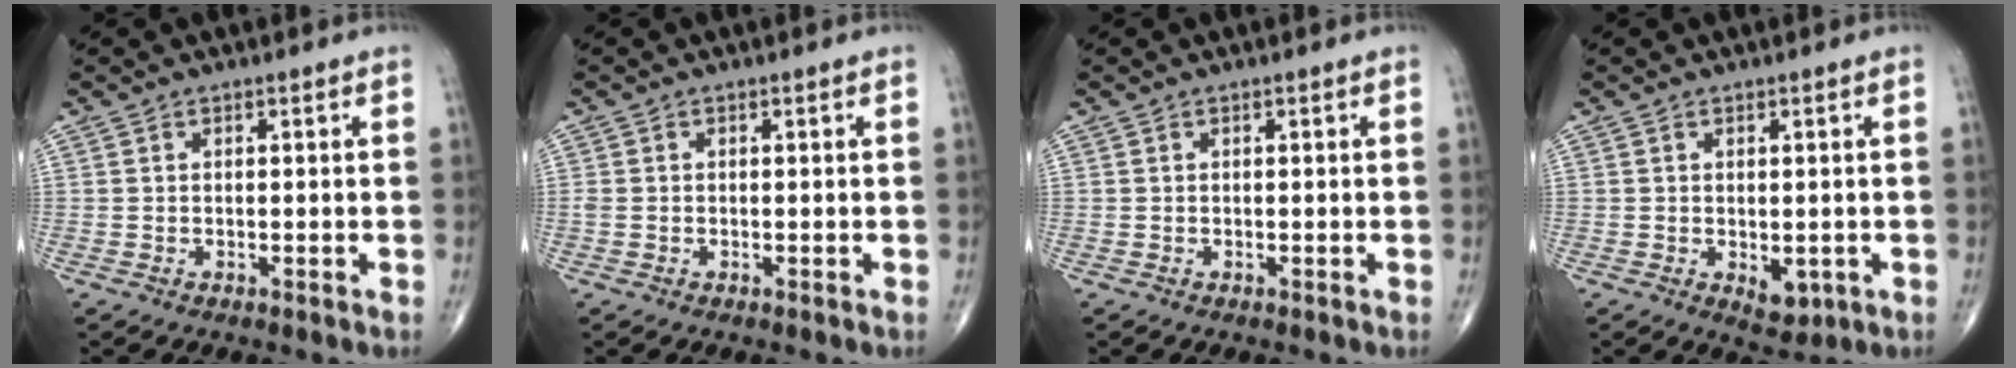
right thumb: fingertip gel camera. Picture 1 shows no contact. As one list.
[{"total": 0.8, "force": [-0.1, 0.6, 0.5], "torque": [-0.015, 0.001, -0.001]}, {"total": 0.0}, {"total": 3.7, "force": [-0.7, 2.2, 2.8], "torque": [-0.026, -0.008, 0.001]}]